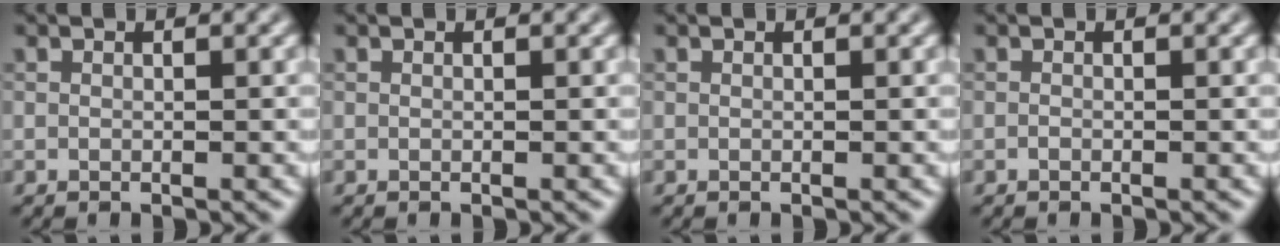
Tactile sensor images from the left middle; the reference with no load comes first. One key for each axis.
{"total": 0.0}
{"total": 0.0}
{"total": 0.0}